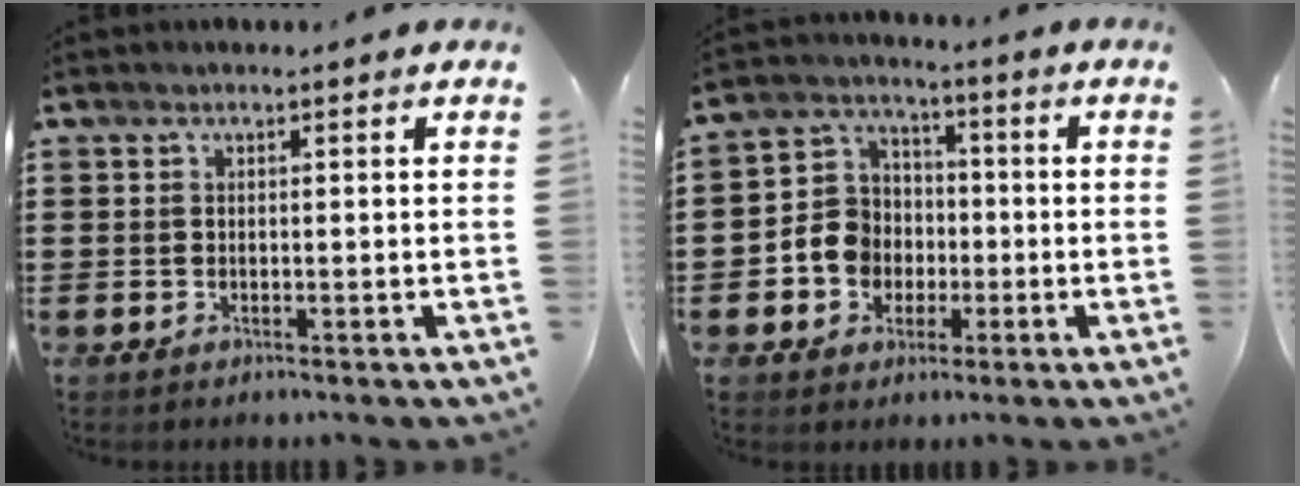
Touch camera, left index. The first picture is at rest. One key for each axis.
{"total": 7.0, "fx": -1.5, "fy": 6.5, "fz": 2.1, "tx": -0.070, "ty": 0.018, "tz": -0.030}